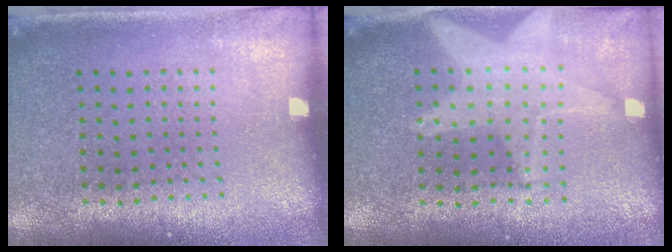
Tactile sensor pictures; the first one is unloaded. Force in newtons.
{"total": 1.9, "press": 1.6, "slide": 1.0}